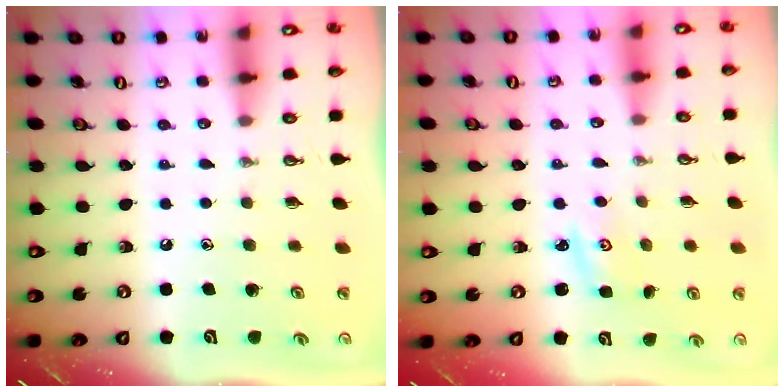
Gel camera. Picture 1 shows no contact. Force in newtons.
{"total": 2.8, "press": 2.8, "slide": 0.3}